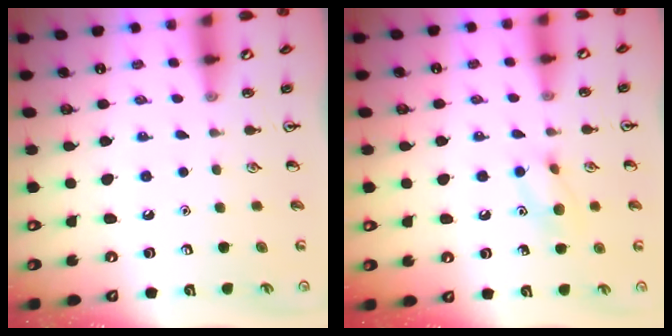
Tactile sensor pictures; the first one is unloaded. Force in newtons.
{"total": 8.5, "press": 8.4, "slide": 1.4}